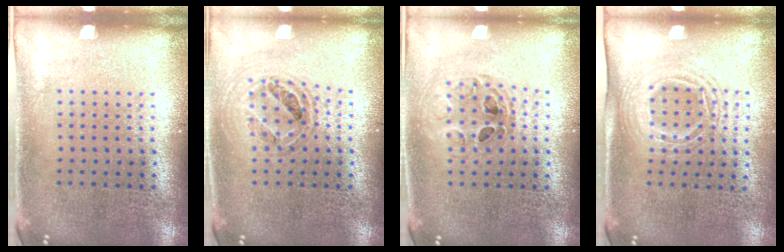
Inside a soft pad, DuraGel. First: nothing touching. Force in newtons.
{"total": 0.8, "press": 0.7, "slide": 0.3}
{"total": 0.8, "press": 0.7, "slide": 0.2}
{"total": 1.5, "press": 1.3, "slide": 0.9}